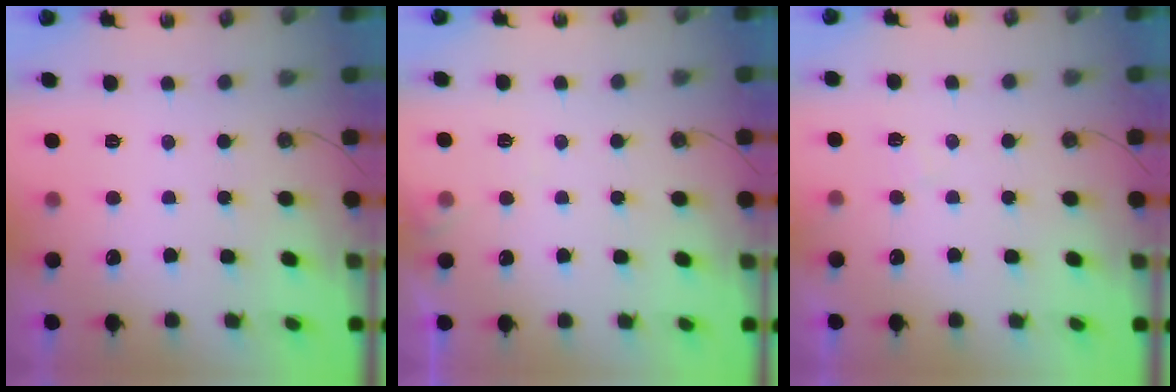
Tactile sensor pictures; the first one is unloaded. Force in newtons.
{"total": 4.1, "press": 4.1, "slide": 0.7}
{"total": 5.9, "press": 5.9, "slide": 0.7}